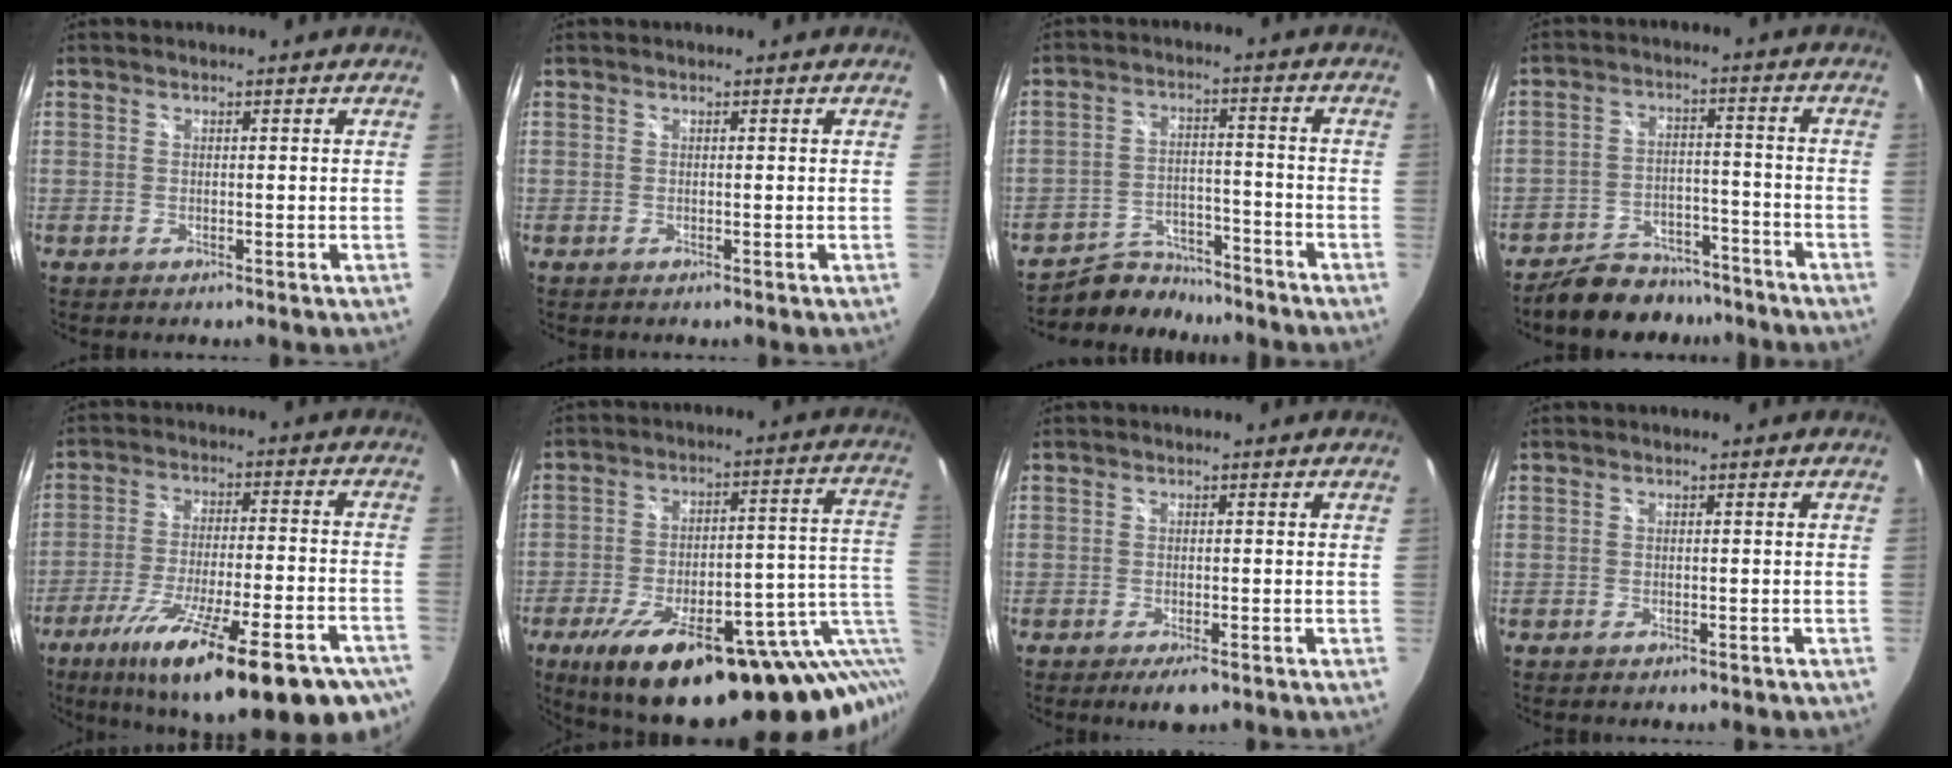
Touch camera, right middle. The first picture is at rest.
{"total": 0.0}
{"total": 8.8, "force": [-8.1, 3.0, 1.4], "torque": [-0.043, 0.010, -0.127]}
{"total": 12.5, "force": [-10.8, 4.9, 3.9], "torque": [-0.089, 0.013, -0.149]}
{"total": 28.4, "force": [-19.5, 6.1, 19.8], "torque": [-0.314, -0.063, -0.274]}
{"total": 29.1, "force": [-14.5, 9.3, 23.5], "torque": [-0.322, -0.013, -0.188]}
{"total": 3.5, "force": [-2.3, 1.1, 2.4], "torque": [-0.047, -0.013, -0.036]}
{"total": 1.4, "force": [-0.9, 0.7, 0.7], "torque": [-0.011, -0.003, -0.011]}